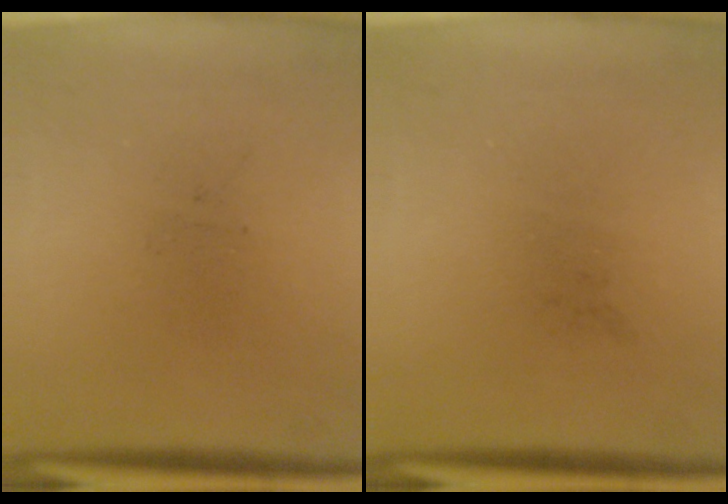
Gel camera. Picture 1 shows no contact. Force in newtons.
{"total": 0.0}